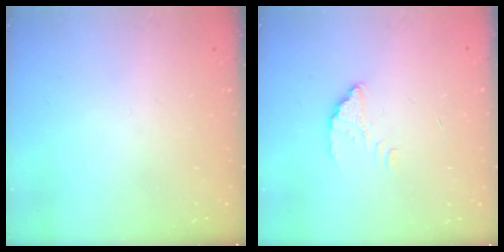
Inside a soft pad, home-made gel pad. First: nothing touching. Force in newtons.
{"total": 2.6, "press": 2.6, "slide": 0.2}